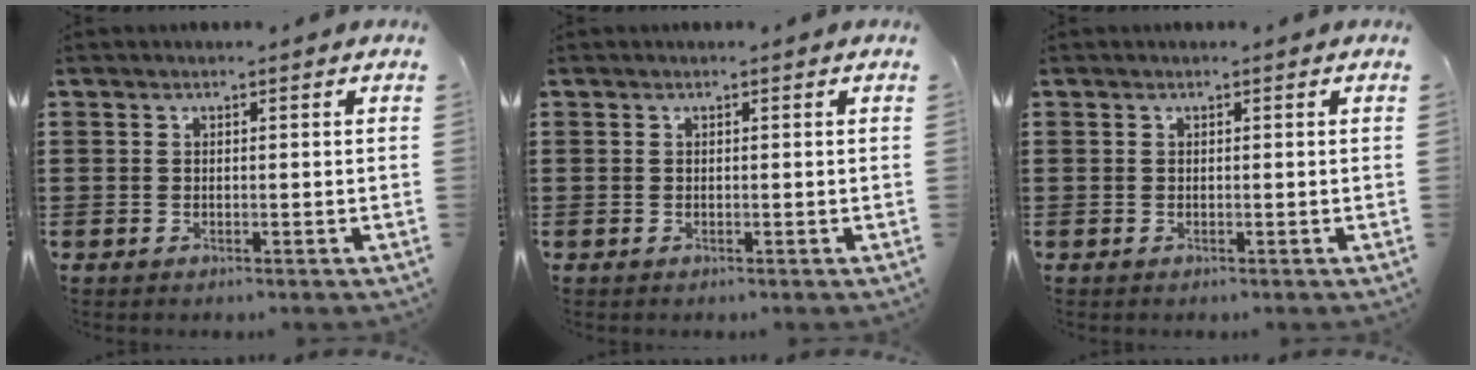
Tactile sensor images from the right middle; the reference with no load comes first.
{"total": 0.0}
{"total": 0.0}